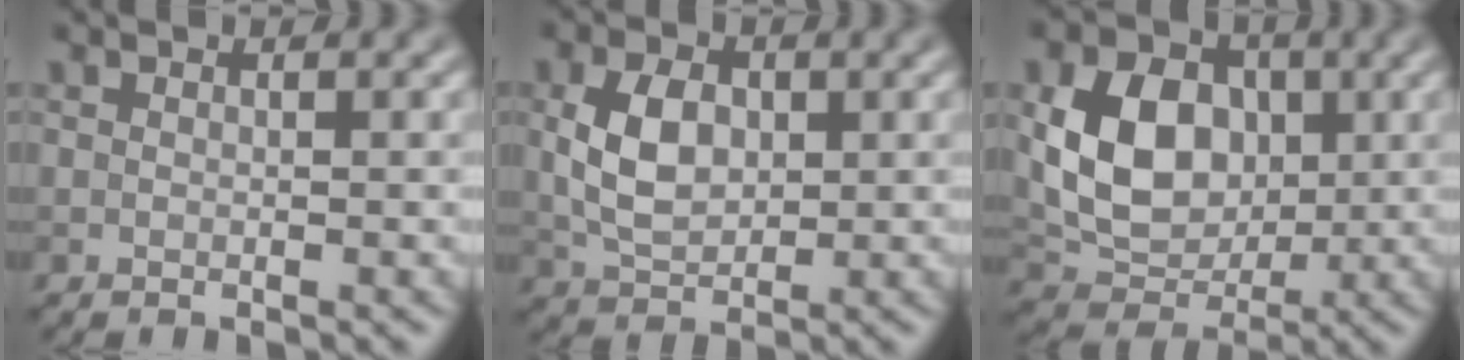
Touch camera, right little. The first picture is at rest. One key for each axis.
{"total": 4.6, "fx": 0.4, "fy": 3.0, "fz": 3.4, "tx": -0.077, "ty": 0.002, "tz": 0.007}
{"total": 7.7, "fx": 0.8, "fy": 5.9, "fz": 4.9, "tx": -0.095, "ty": -0.002, "tz": 0.015}